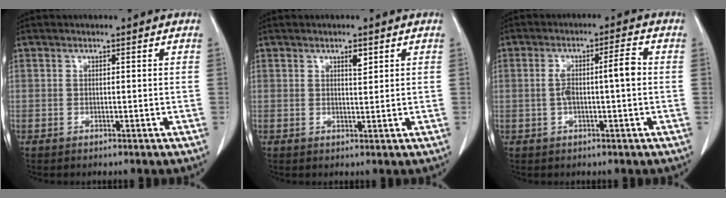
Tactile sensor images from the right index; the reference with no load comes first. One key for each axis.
{"total": 1.6, "fx": 1.0, "fy": 0.4, "fz": 1.2, "tx": -0.021, "ty": -0.004, "tz": 0.015}
{"total": 5.7, "fx": 0.0, "fy": 0.8, "fz": 5.6, "tx": -0.106, "ty": 0.020, "tz": 0.001}